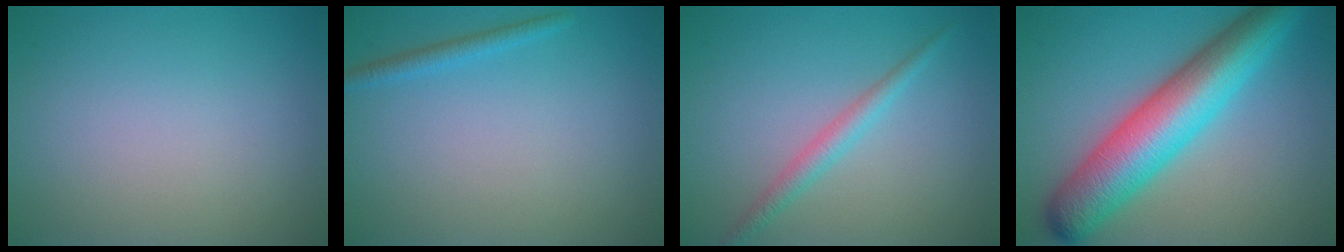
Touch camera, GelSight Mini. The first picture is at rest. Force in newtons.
{"total": 1.3, "press": 1.3, "slide": 0.0}
{"total": 2.0, "press": 2.0, "slide": 0.1}
{"total": 9.6, "press": 9.6, "slide": 0.1}